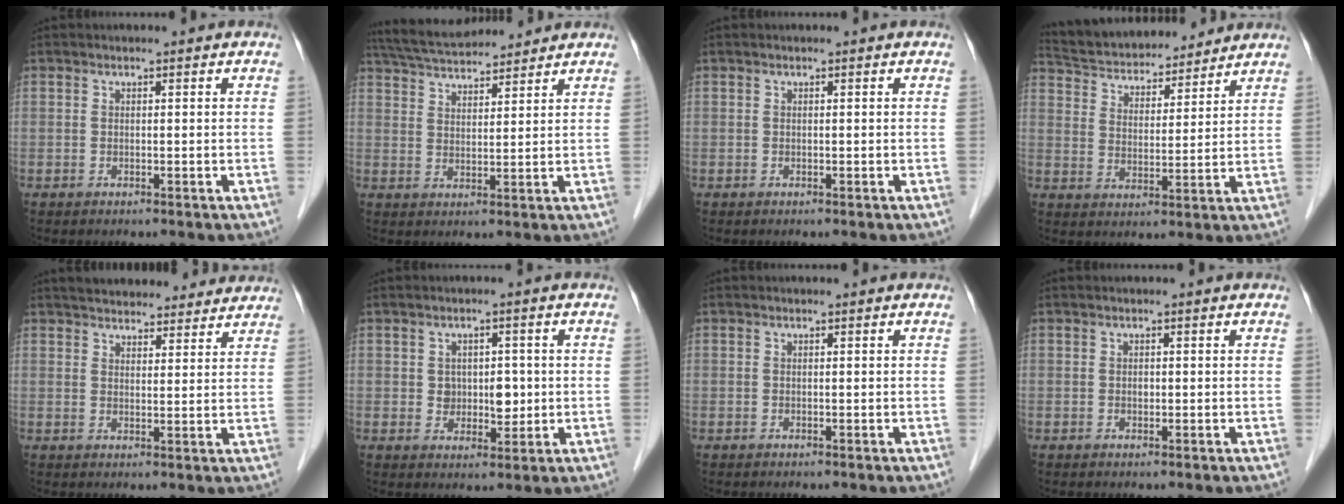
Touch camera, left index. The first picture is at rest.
{"total": 10.3, "force": [9.7, 1.4, 3.2], "torque": [-0.065, 0.029, 0.162]}
{"total": 0.0}
{"total": 16.3, "force": [15.1, 4.1, 4.8], "torque": [-0.087, 0.028, 0.244]}
{"total": 15.7, "force": [14.4, 4.3, 4.7], "torque": [-0.053, 0.032, 0.188]}
{"total": 4.0, "force": [0.2, 3.0, 2.7], "torque": [-0.035, 0.007, 0.010]}
{"total": 0.0}
{"total": 0.6, "force": [0.0, 0.4, 0.4], "torque": [-0.008, 0.001, -0.001]}